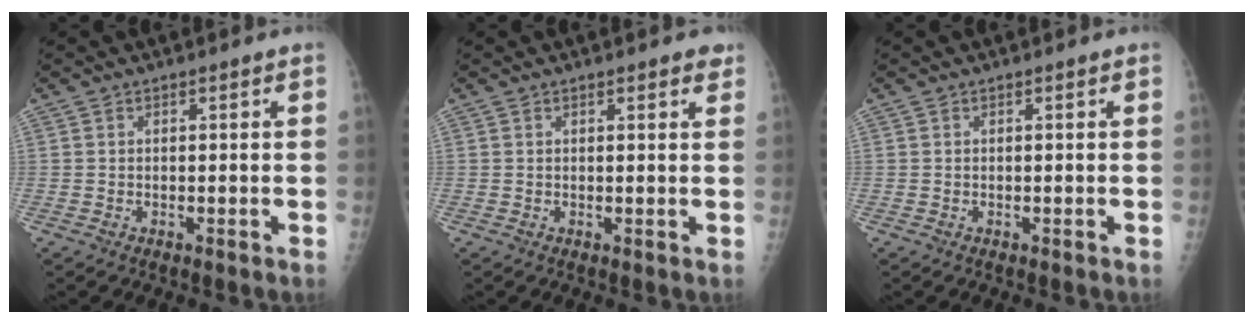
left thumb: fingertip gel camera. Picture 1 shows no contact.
{"total": 2.5, "force": [1.6, 1.0, 1.7], "torque": [-0.009, -0.004, 0.016]}
{"total": 0.0}